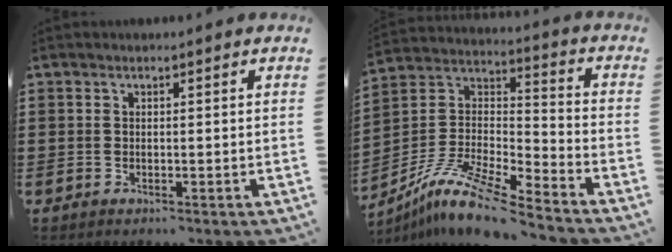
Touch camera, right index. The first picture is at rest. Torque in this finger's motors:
{"motor_torque": [-0.01, 0.10, 0.62, 0.12]}